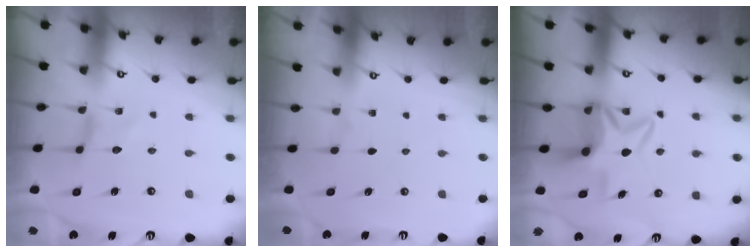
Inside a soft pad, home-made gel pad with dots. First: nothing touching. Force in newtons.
{"total": 0.0}
{"total": 9.3, "press": 9.2, "slide": 1.5}